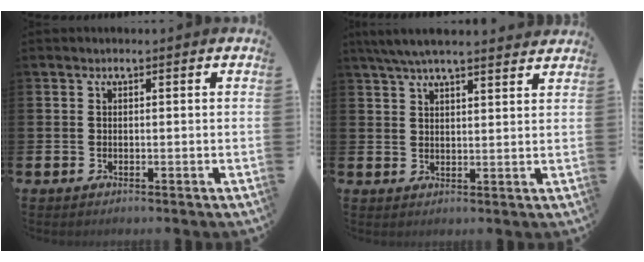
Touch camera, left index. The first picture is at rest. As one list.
[{"total": 5.8, "force": [5.4, 0.7, 2.2], "torque": [-0.052, -0.014, 0.099]}]